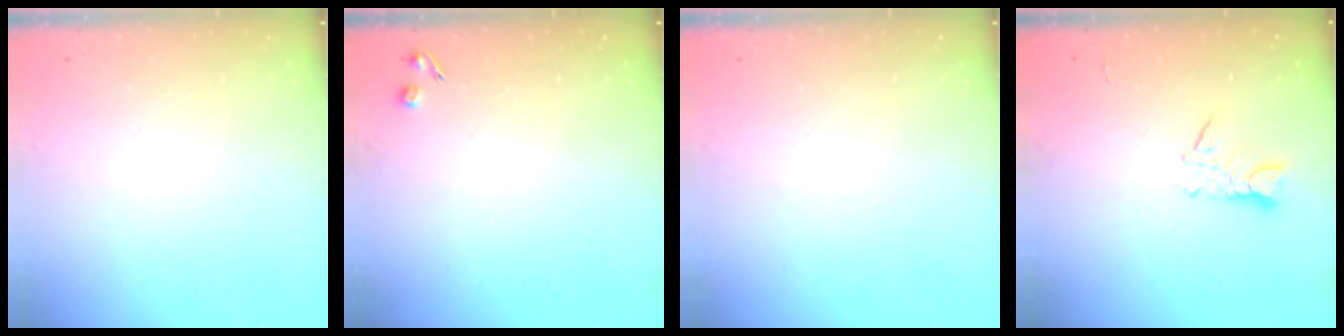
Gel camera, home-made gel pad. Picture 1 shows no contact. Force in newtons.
{"total": 3.9, "press": 3.8, "slide": 0.7}
{"total": 0.0}
{"total": 4.2, "press": 4.2, "slide": 0.4}